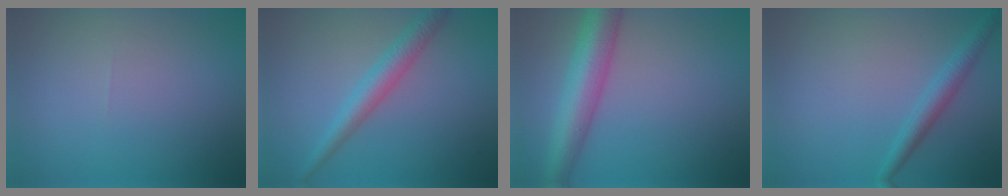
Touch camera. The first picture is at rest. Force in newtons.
{"total": 3.1, "press": 3.1, "slide": 0.1}
{"total": 6.5, "press": 6.5, "slide": 0.2}
{"total": 2.3, "press": 2.3, "slide": 0.1}